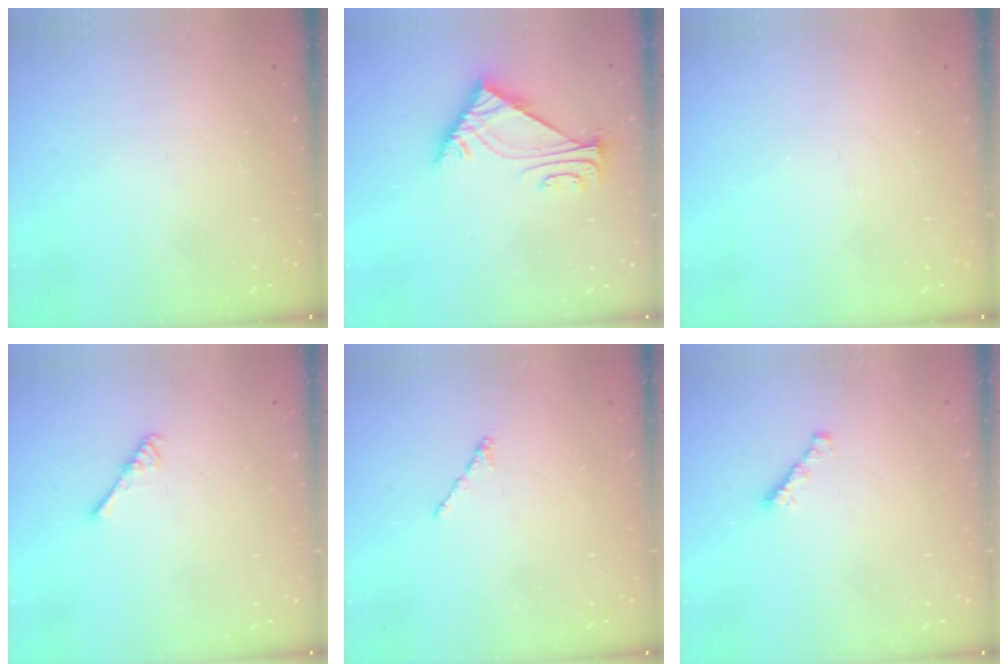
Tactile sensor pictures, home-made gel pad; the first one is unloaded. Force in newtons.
{"total": 6.6, "press": 6.5, "slide": 1.2}
{"total": 0.0}
{"total": 2.6, "press": 2.6, "slide": 0.5}
{"total": 0.5, "press": 0.4, "slide": 0.3}
{"total": 1.7, "press": 1.6, "slide": 0.5}